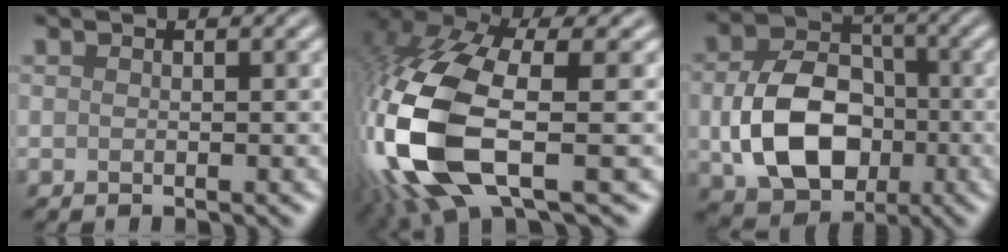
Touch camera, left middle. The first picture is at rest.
{"total": 13.7, "force": [-3.6, 5.8, 11.9], "torque": [-0.295, -0.013, -0.067]}
{"total": 9.6, "force": [-1.4, 7.2, 6.2], "torque": [-0.128, -0.004, -0.022]}